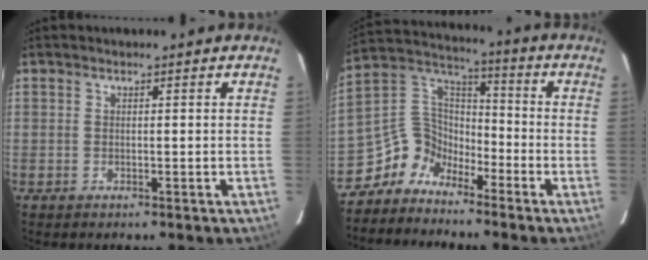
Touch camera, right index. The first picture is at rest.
{"total": 7.6, "force": [-6.1, 4.4, 1.2], "torque": [-0.042, 0.051, -0.144]}